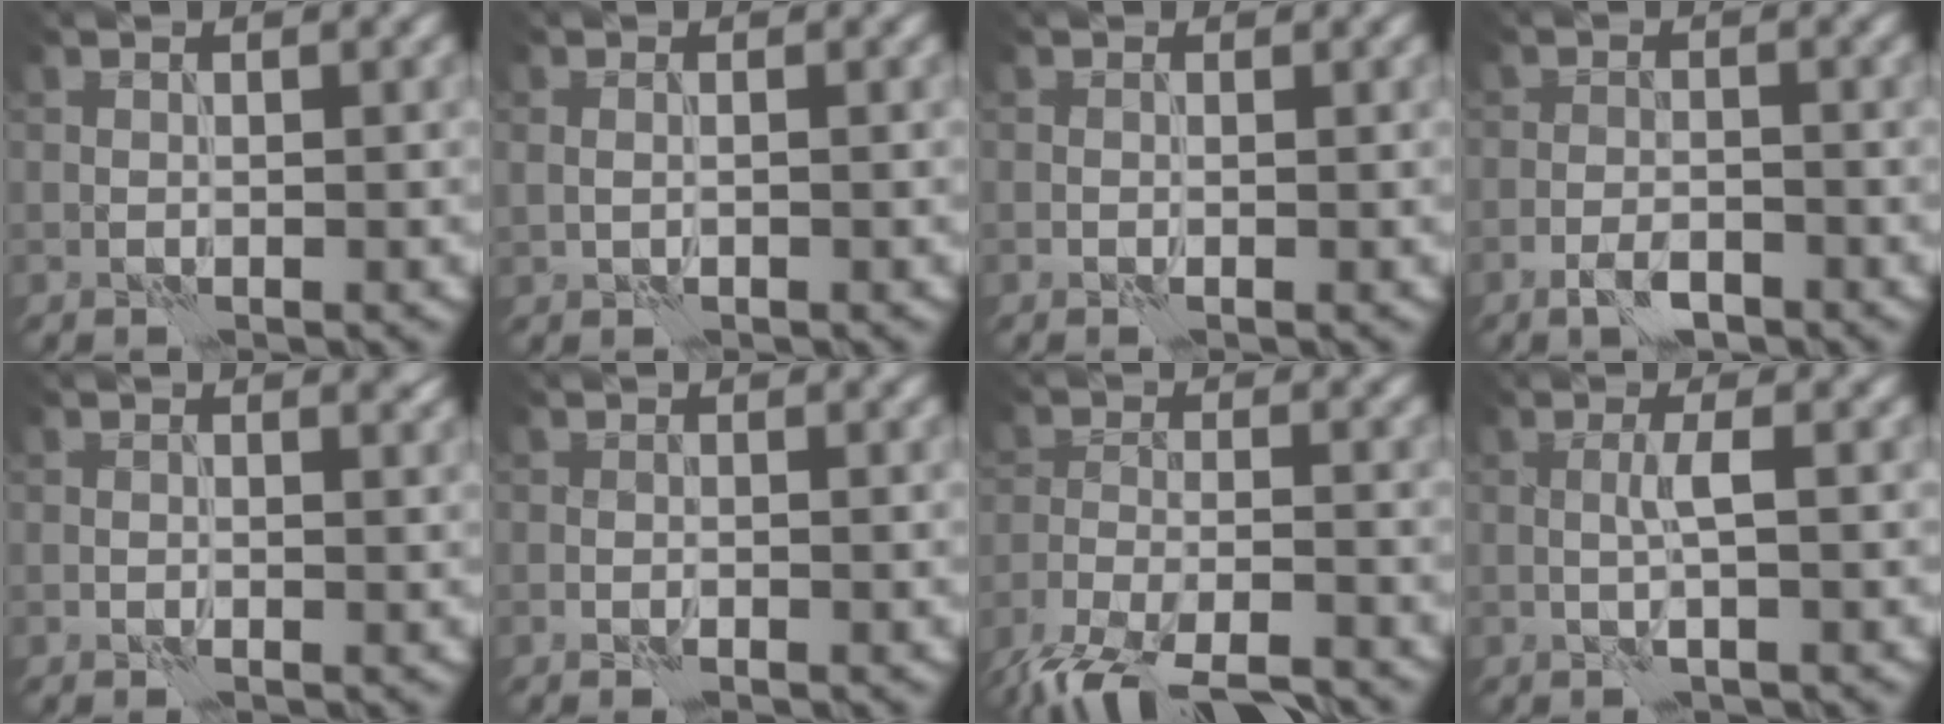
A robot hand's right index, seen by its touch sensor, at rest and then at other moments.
{"total": 1.0, "force": [0.3, 0.7, 0.7], "torque": [-0.014, -0.001, 0.005]}
{"total": 0.6, "force": [0.0, 0.5, 0.3], "torque": [-0.006, -0.003, -0.004]}
{"total": 2.4, "force": [-1.7, 0.8, 1.5], "torque": [-0.027, 0.002, -0.035]}
{"total": 0.8, "force": [0.1, 0.5, 0.5], "torque": [-0.003, -0.004, 0.001]}
{"total": 0.6, "force": [-0.3, 0.2, 0.5], "torque": [-0.009, 0.000, -0.007]}
{"total": 9.7, "force": [-8.4, 2.4, 4.2], "torque": [-0.074, -0.026, -0.141]}
{"total": 1.7, "force": [-0.1, 0.0, 1.7], "torque": [-0.034, 0.003, -0.003]}